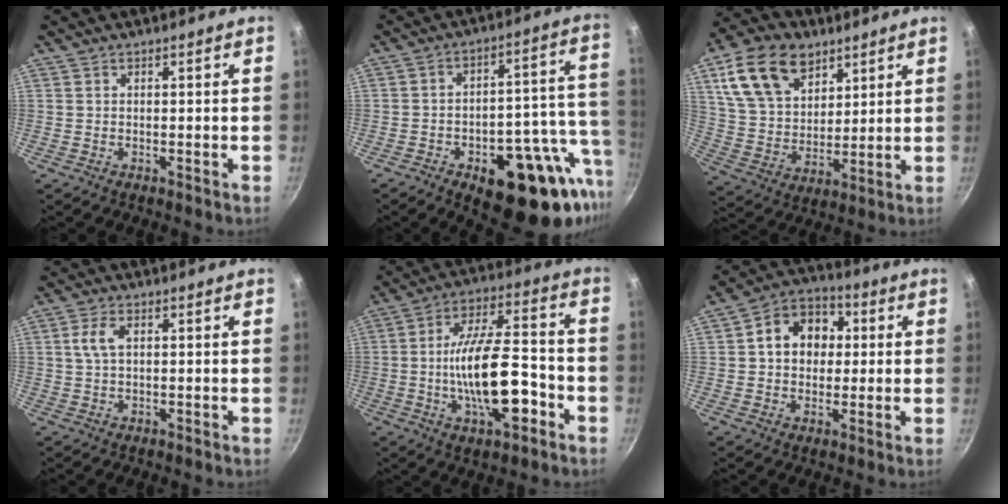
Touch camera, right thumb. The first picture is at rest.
{"total": 22.8, "force": [-9.7, 10.9, 17.6], "torque": [-0.178, 0.036, -0.126]}
{"total": 17.6, "force": [8.8, 11.5, 10.0], "torque": [-0.154, -0.020, 0.166]}
{"total": 3.8, "force": [0.9, 2.0, 3.1], "torque": [-0.061, 0.008, 0.017]}
{"total": 17.3, "force": [-5.0, 6.9, 15.0], "torque": [-0.238, 0.040, -0.085]}
{"total": 11.5, "force": [1.7, 9.2, 6.7], "torque": [-0.067, 0.020, 0.011]}